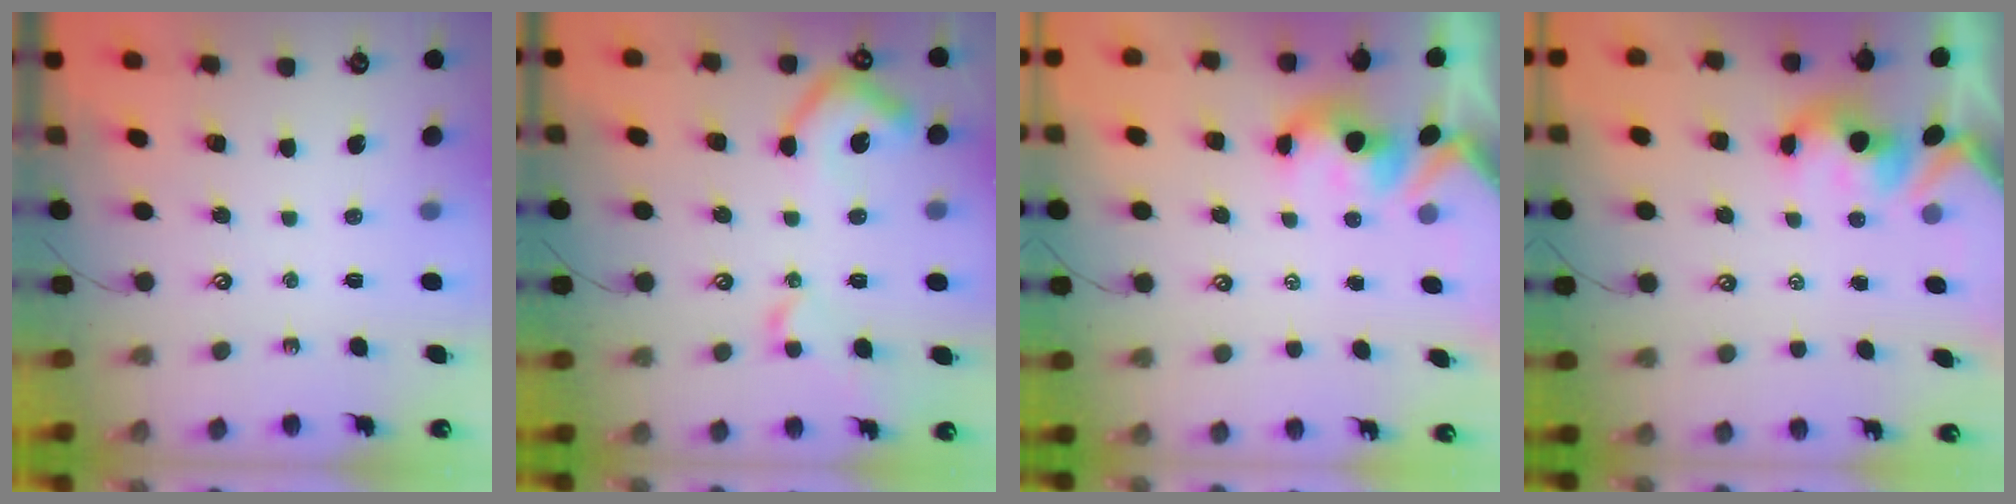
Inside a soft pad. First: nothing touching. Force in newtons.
{"total": 9.4, "press": 9.3, "slide": 1.2}
{"total": 1.7, "press": 1.5, "slide": 0.7}
{"total": 1.7, "press": 1.5, "slide": 0.7}